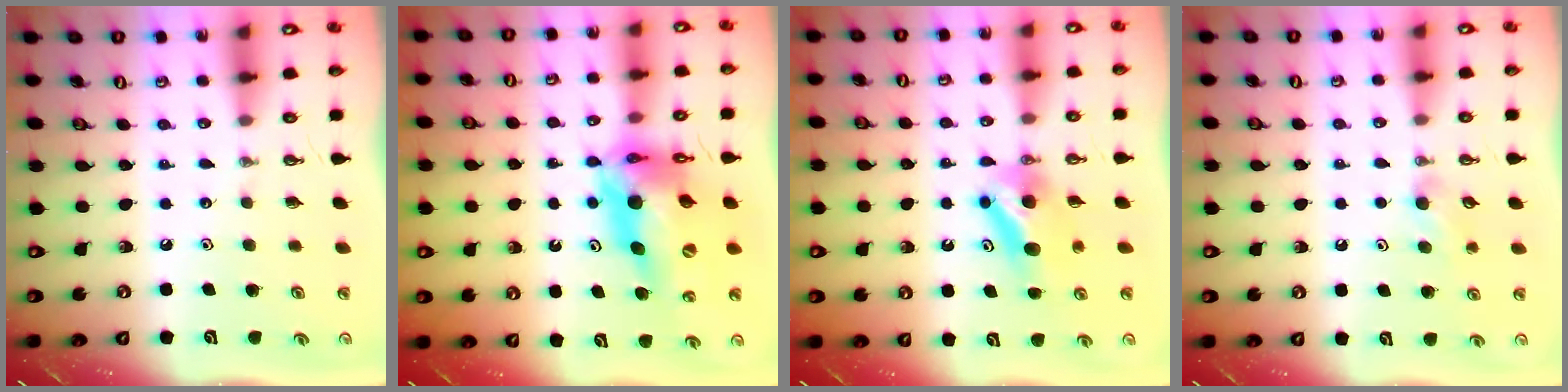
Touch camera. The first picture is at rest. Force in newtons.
{"total": 18.1, "press": 18.1, "slide": 1.5}
{"total": 6.6, "press": 6.6, "slide": 0.7}
{"total": 5.3, "press": 5.1, "slide": 1.4}